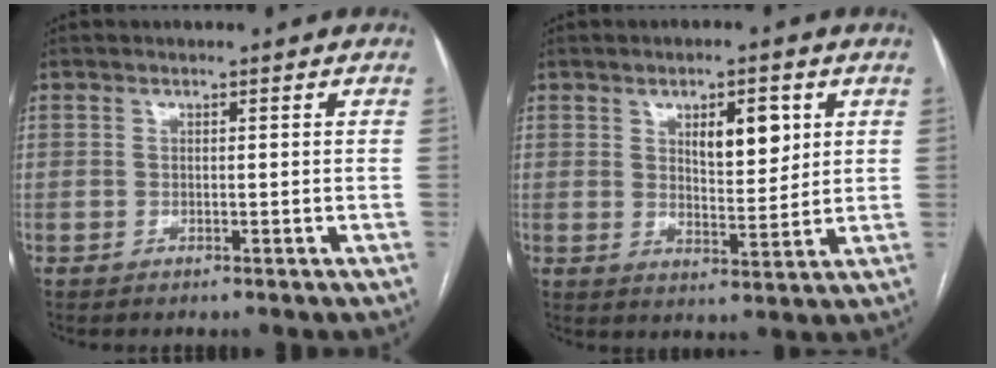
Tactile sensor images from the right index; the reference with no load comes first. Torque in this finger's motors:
{"motor_torque": [0.66, 0.64, 0.17, 0.05]}